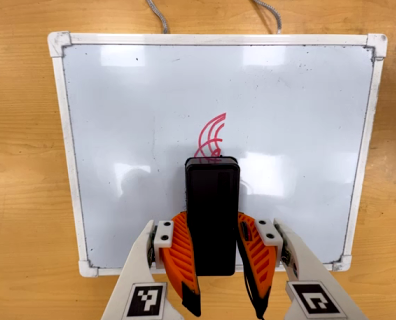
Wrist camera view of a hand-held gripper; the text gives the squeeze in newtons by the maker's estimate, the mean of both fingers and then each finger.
{"total": 8.9, "left": 7.2, "right": 10.5}